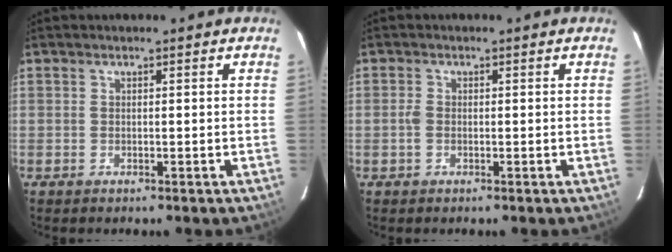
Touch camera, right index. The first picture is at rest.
{"total": 1.4, "force": [-0.4, 0.9, 1.0], "torque": [-0.023, 0.003, -0.009]}